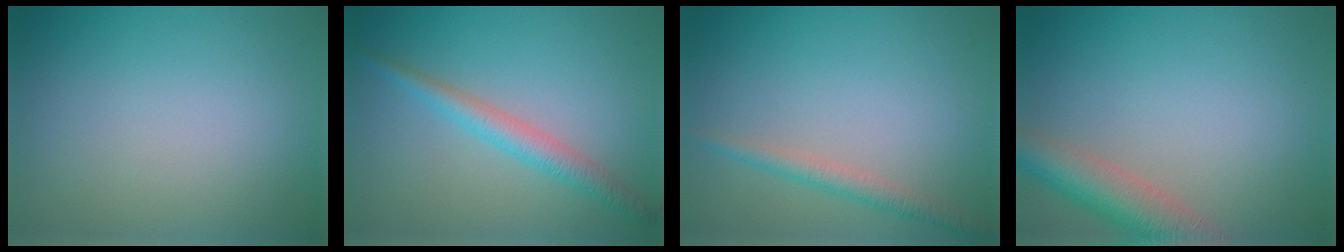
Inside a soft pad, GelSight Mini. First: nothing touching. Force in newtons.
{"total": 2.6, "press": 2.6, "slide": 0.0}
{"total": 1.9, "press": 1.9, "slide": 0.0}
{"total": 5.2, "press": 5.2, "slide": 0.3}